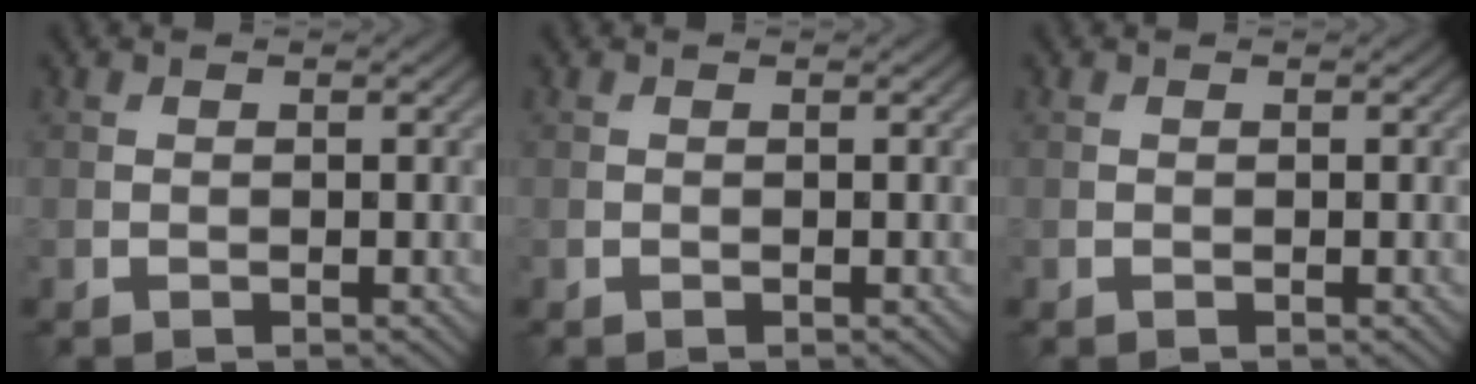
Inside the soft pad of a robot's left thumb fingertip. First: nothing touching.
{"total": 0.0}
{"total": 0.0}